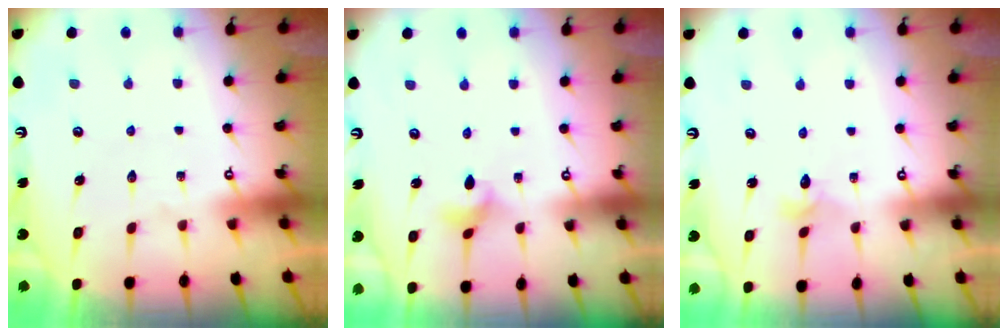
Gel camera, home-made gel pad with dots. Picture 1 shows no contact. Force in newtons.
{"total": 2.9, "press": 2.9, "slide": 0.5}
{"total": 2.2, "press": 2.2, "slide": 0.2}